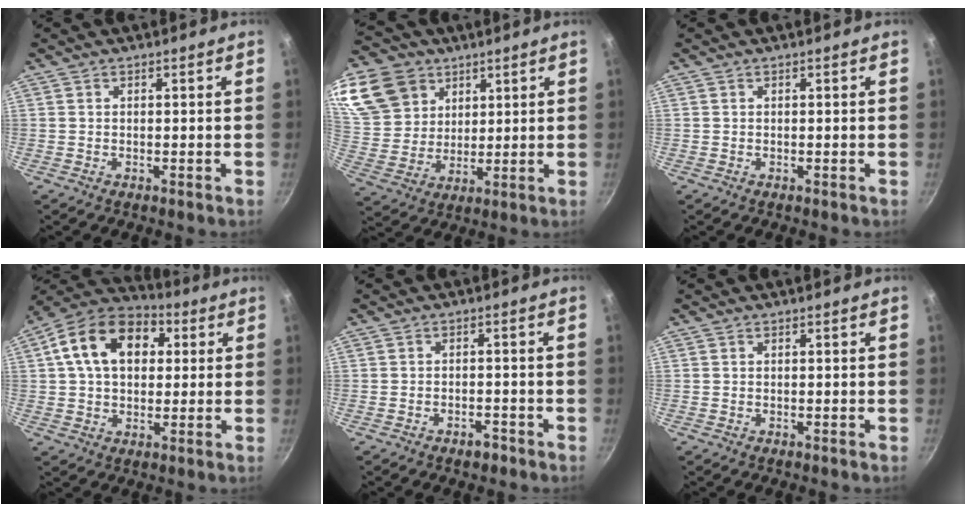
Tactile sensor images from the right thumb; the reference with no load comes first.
{"total": 20.8, "force": [10.9, 15.6, 8.4], "torque": [-0.198, -0.008, 0.218]}
{"total": 0.0}
{"total": 16.8, "force": [4.1, 11.6, 11.4], "torque": [-0.169, 0.023, 0.051]}
{"total": 1.9, "force": [-1.8, 0.3, 0.3], "torque": [0.002, 0.017, -0.017]}
{"total": 0.0}